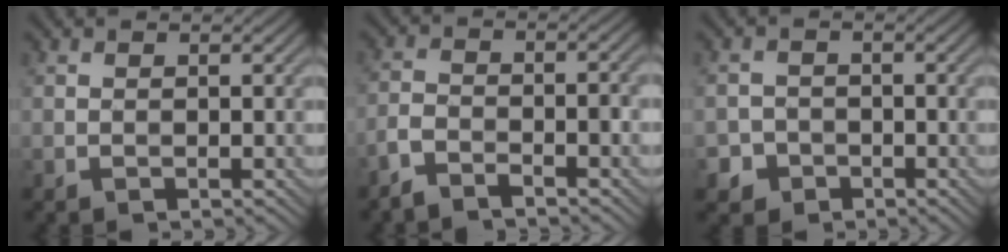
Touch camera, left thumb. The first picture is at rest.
{"total": 4.7, "force": [-3.6, 1.3, 2.7], "torque": [-0.055, -0.002, -0.076]}
{"total": 3.0, "force": [-1.7, 2.5, 0.5], "torque": [0.002, 0.001, -0.037]}